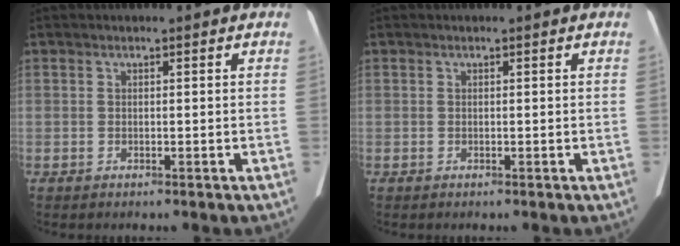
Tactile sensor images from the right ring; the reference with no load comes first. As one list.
[{"total": 0.0}]